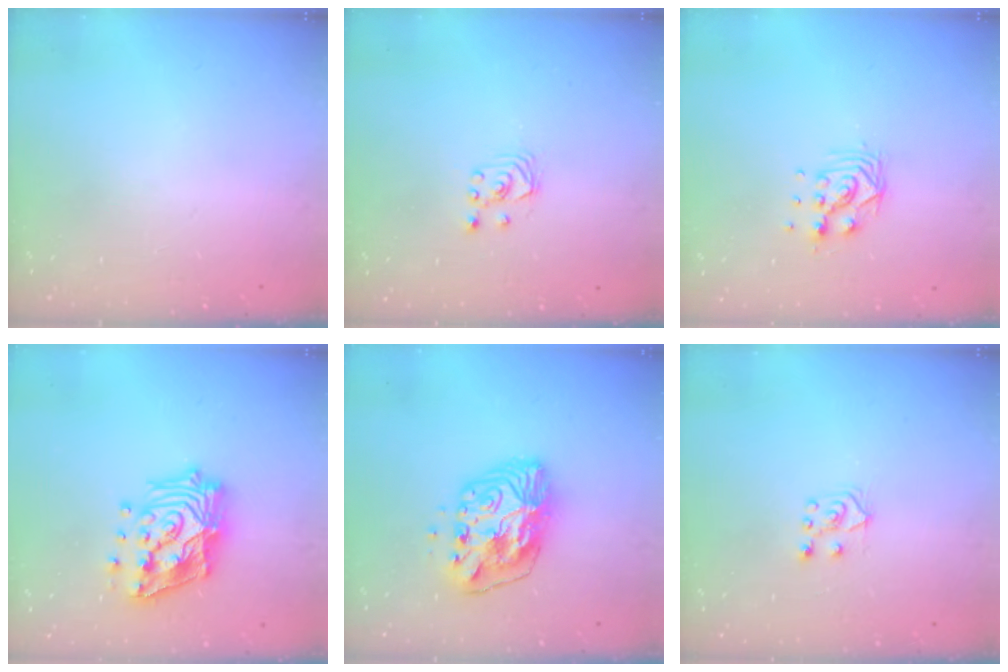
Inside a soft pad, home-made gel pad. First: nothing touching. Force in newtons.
{"total": 1.8, "press": 1.8, "slide": 0.2}
{"total": 8.8, "press": 8.8, "slide": 0.6}
{"total": 20.1, "press": 19.9, "slide": 3.0}
{"total": 11.0, "press": 11.0, "slide": 0.5}
{"total": 6.0, "press": 6.0, "slide": 0.4}